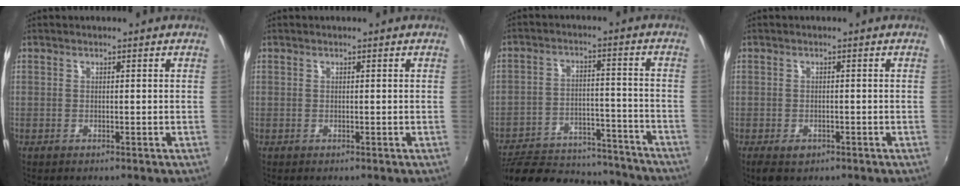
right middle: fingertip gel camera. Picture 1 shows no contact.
{"total": 0.0}
{"total": 25.8, "force": [-22.4, 8.5, 9.6], "torque": [-0.192, 0.010, -0.296]}
{"total": 3.1, "force": [-1.9, 1.8, 1.7], "torque": [-0.038, -0.010, -0.031]}